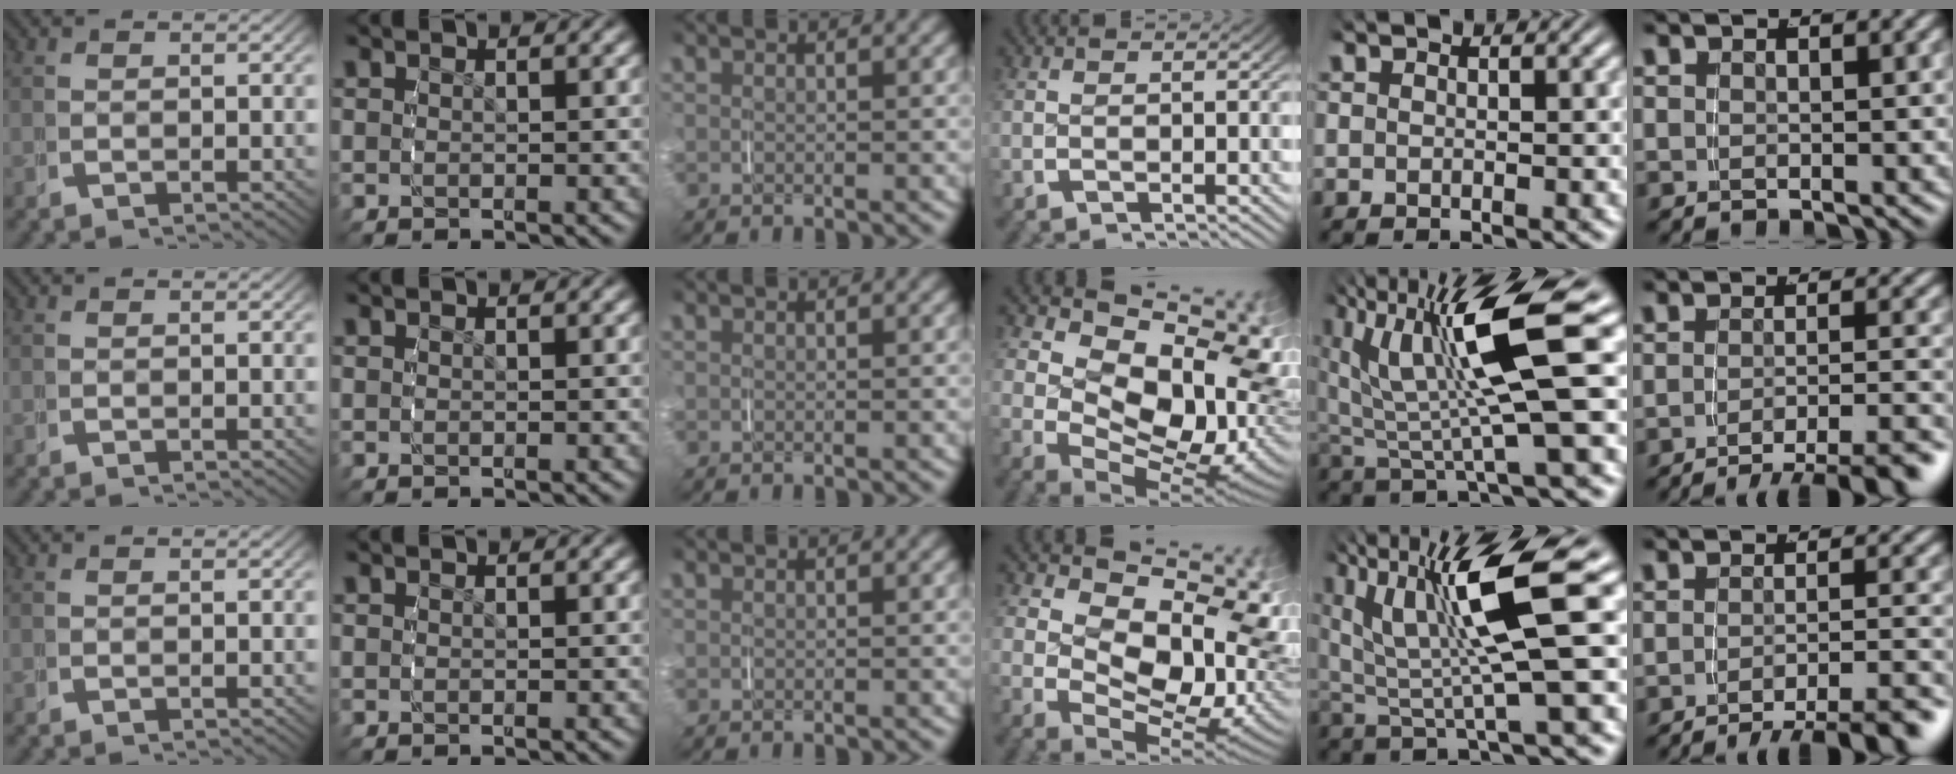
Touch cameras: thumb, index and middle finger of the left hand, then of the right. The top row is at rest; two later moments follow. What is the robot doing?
{"motion": "grasp_and_lifting", "object": "phone"}